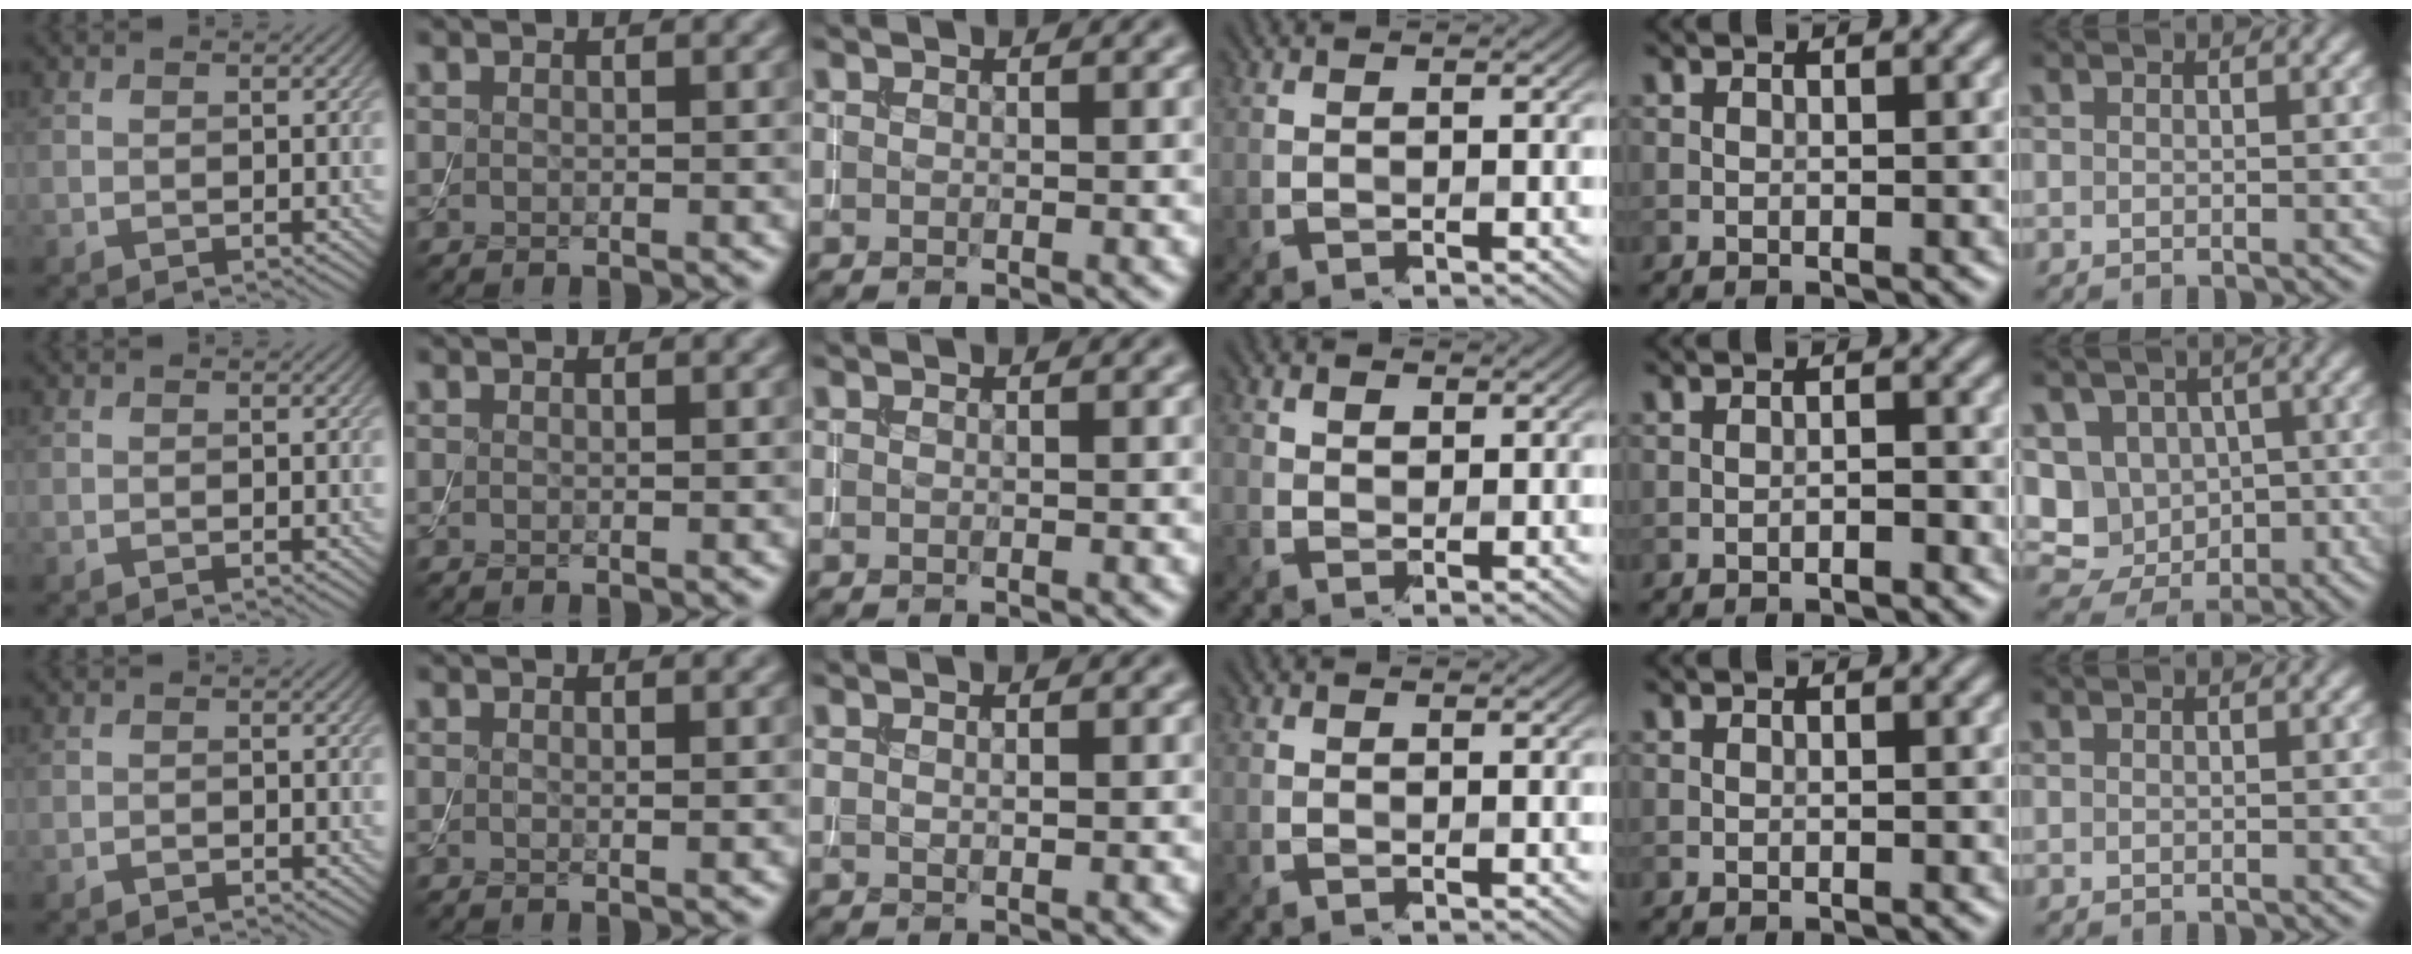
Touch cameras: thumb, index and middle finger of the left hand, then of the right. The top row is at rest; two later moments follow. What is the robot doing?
{"motion": "assemble", "object": "toy tower of hanoi"}